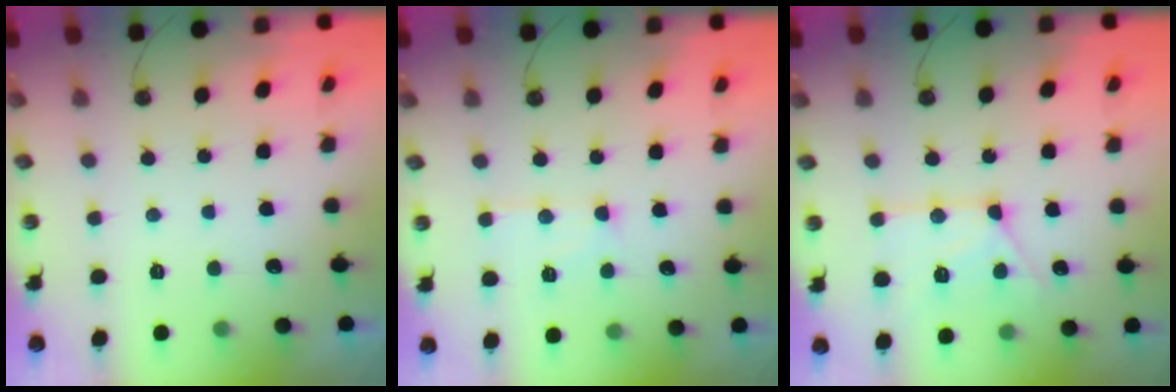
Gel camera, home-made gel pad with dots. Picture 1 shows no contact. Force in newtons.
{"total": 8.9, "press": 8.9, "slide": 0.7}
{"total": 14.7, "press": 14.6, "slide": 1.5}